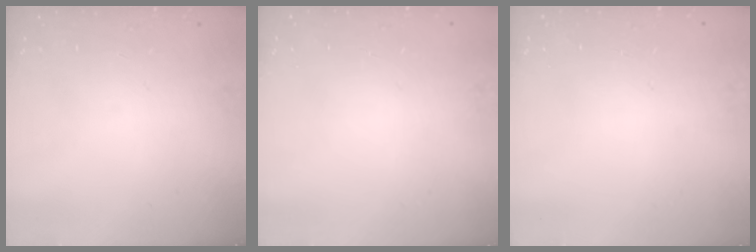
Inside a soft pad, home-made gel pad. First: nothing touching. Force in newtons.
{"total": 0.0}
{"total": 0.0}